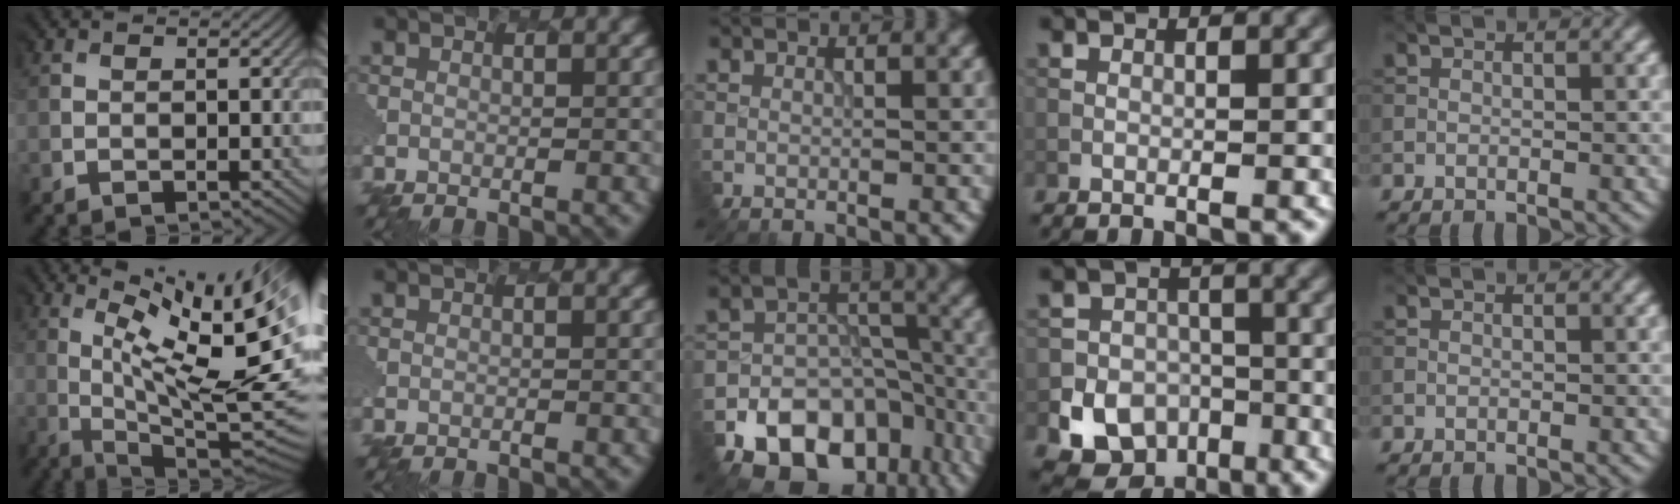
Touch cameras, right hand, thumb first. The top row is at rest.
{"thumb": {"total": 14.0, "force": [3.4, 3.7, 13.1], "torque": [-0.183, 0.015, 0.077]}, "middle": {"total": 12.8, "force": [-7.8, 9.0, 4.6], "torque": [-0.079, -0.006, -0.108]}, "ring": {"total": 10.6, "force": [-5.4, 8.7, 2.6], "torque": [-0.023, -0.039, -0.098]}}